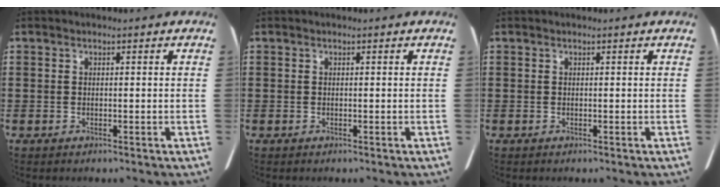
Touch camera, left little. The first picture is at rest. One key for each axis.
{"total": 0.0}
{"total": 0.0}